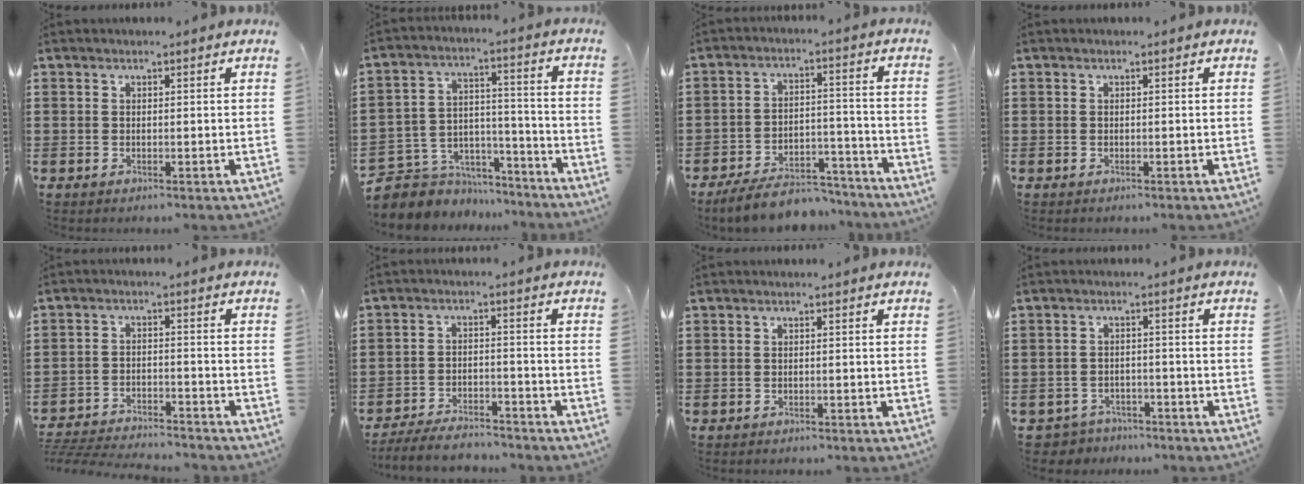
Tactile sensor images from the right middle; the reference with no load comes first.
{"total": 5.9, "force": [-5.0, 3.2, 0.0], "torque": [-0.020, 0.008, -0.102]}
{"total": 7.8, "force": [-7.2, 2.0, 2.3], "torque": [-0.037, 0.024, -0.136]}
{"total": 0.0}
{"total": 4.9, "force": [-4.8, 0.4, 0.6], "torque": [-0.025, 0.002, -0.104]}
{"total": 4.8, "force": [-4.6, 0.7, 1.0], "torque": [-0.023, 0.004, -0.095]}
{"total": 0.6, "force": [-0.5, 0.1, -0.1], "torque": [0.000, 0.002, -0.012]}
{"total": 3.2, "force": [-3.0, 0.9, -0.3], "torque": [-0.005, 0.002, -0.068]}